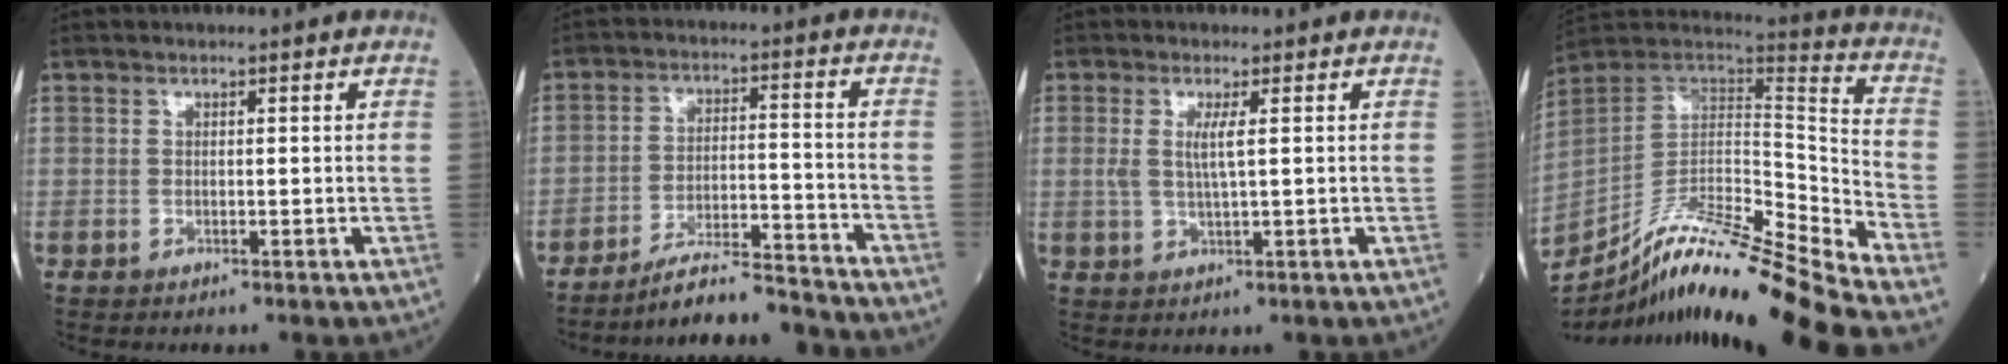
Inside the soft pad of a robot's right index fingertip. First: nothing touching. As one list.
[{"total": 10.6, "force": [-10.2, -0.3, 2.7], "torque": [-0.036, 0.009, -0.175]}, {"total": 3.0, "force": [0.7, 0.0, 3.0], "torque": [-0.066, -0.002, 0.013]}, {"total": 23.9, "force": [-20.9, -2.3, 11.4], "torque": [-0.185, -0.016, -0.353]}]